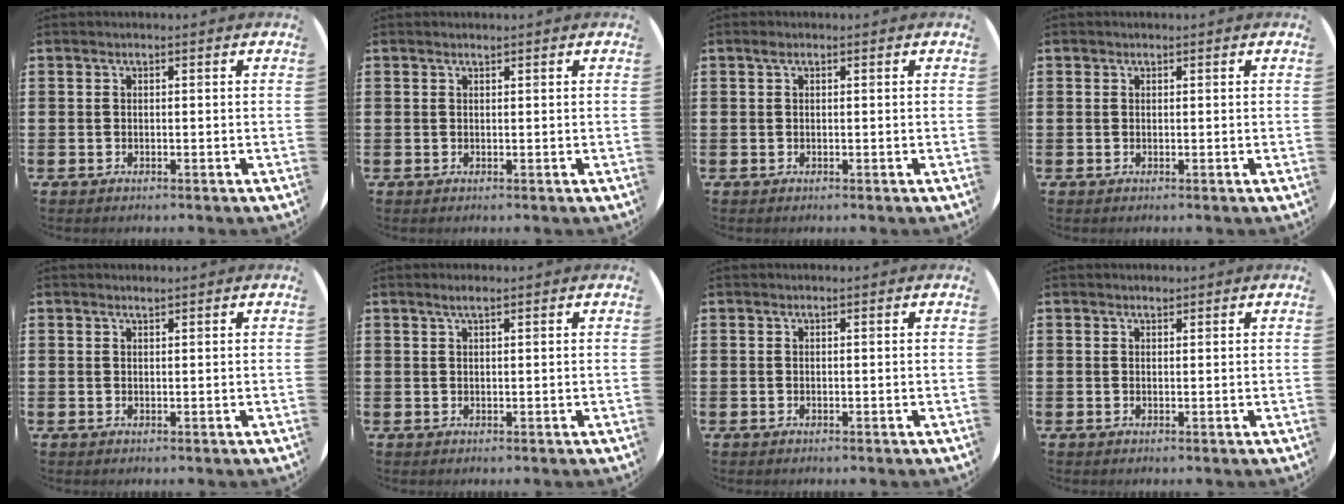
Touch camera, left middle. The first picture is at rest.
{"total": 0.0}
{"total": 0.5, "force": [0.3, 0.3, 0.4], "torque": [-0.008, 0.003, 0.005]}
{"total": 0.0}
{"total": 0.5, "force": [0.5, -0.1, 0.0], "torque": [0.001, 0.001, 0.010]}
{"total": 1.4, "force": [1.0, 0.1, 0.9], "torque": [-0.018, 0.003, 0.017]}
{"total": 0.0}
{"total": 0.6, "force": [0.6, 0.1, 0.0], "torque": [0.001, 0.003, 0.012]}